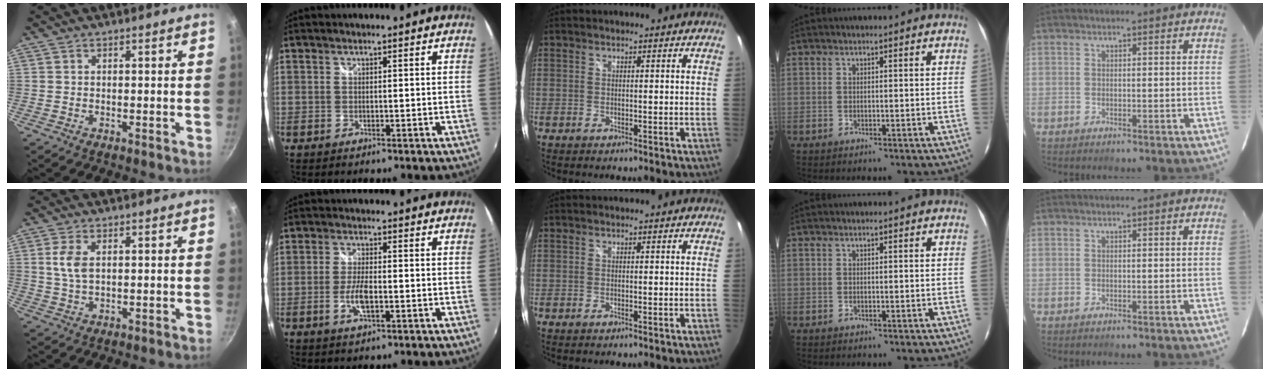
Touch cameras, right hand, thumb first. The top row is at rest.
{"thumb": {"total": 4.7, "force": [1.0, 2.5, 3.8], "torque": [-0.078, -0.001, 0.021]}, "index": {"total": 4.8, "force": [-1.5, 1.4, 4.4], "torque": [-0.093, -0.004, -0.029]}}